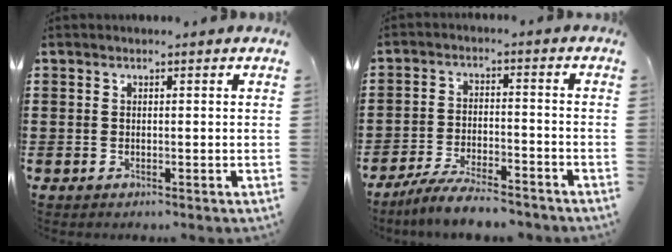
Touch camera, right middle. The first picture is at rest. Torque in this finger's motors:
{"motor_torque": [1.47, -0.67, 0.31, 0.10]}